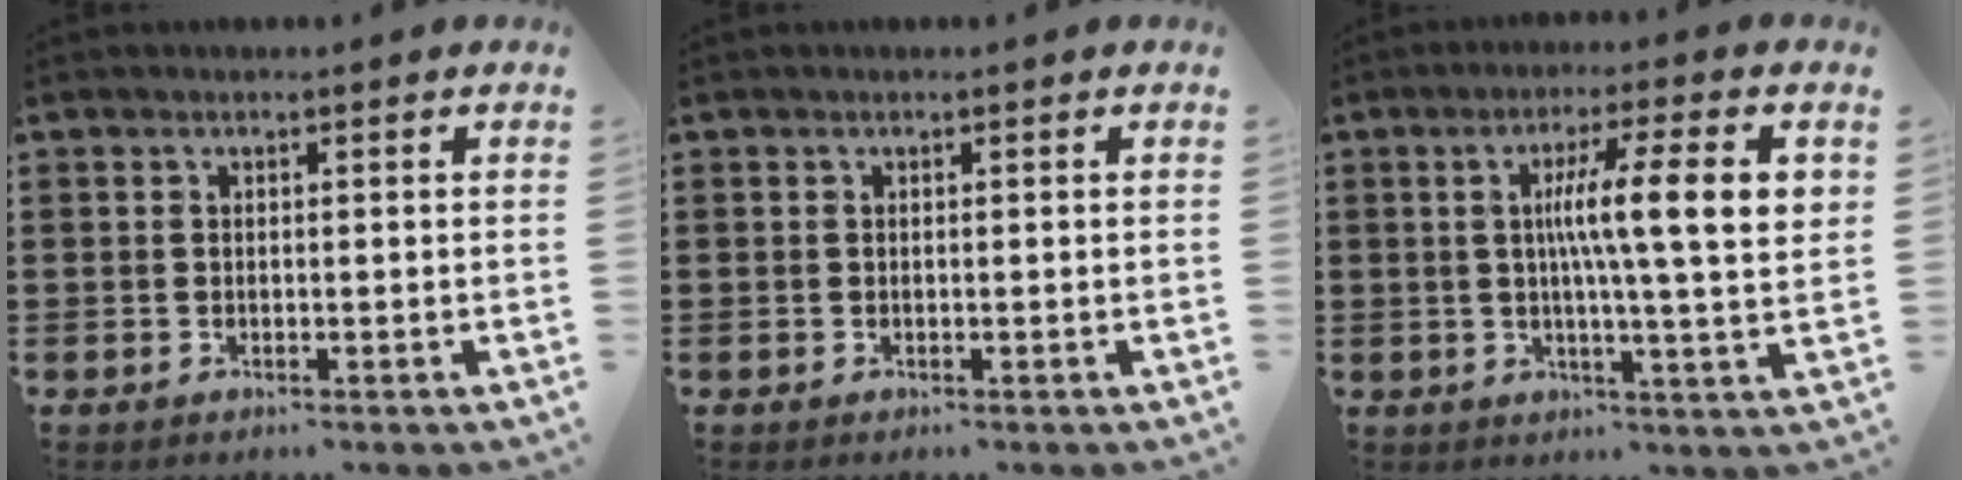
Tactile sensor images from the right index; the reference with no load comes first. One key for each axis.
{"total": 0.0}
{"total": 11.6, "fx": 2.3, "fy": 1.4, "fz": 11.2, "tx": -0.202, "ty": 0.006, "tz": 0.031}